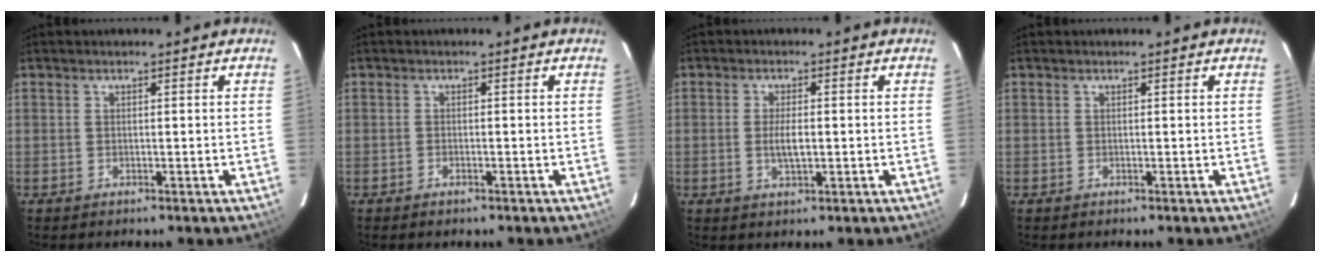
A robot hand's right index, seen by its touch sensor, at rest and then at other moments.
{"total": 1.1, "force": [-0.8, 0.6, 0.6], "torque": [-0.010, -0.001, -0.015]}
{"total": 3.7, "force": [-0.4, 1.3, 3.4], "torque": [-0.064, -0.003, -0.007]}
{"total": 0.0}